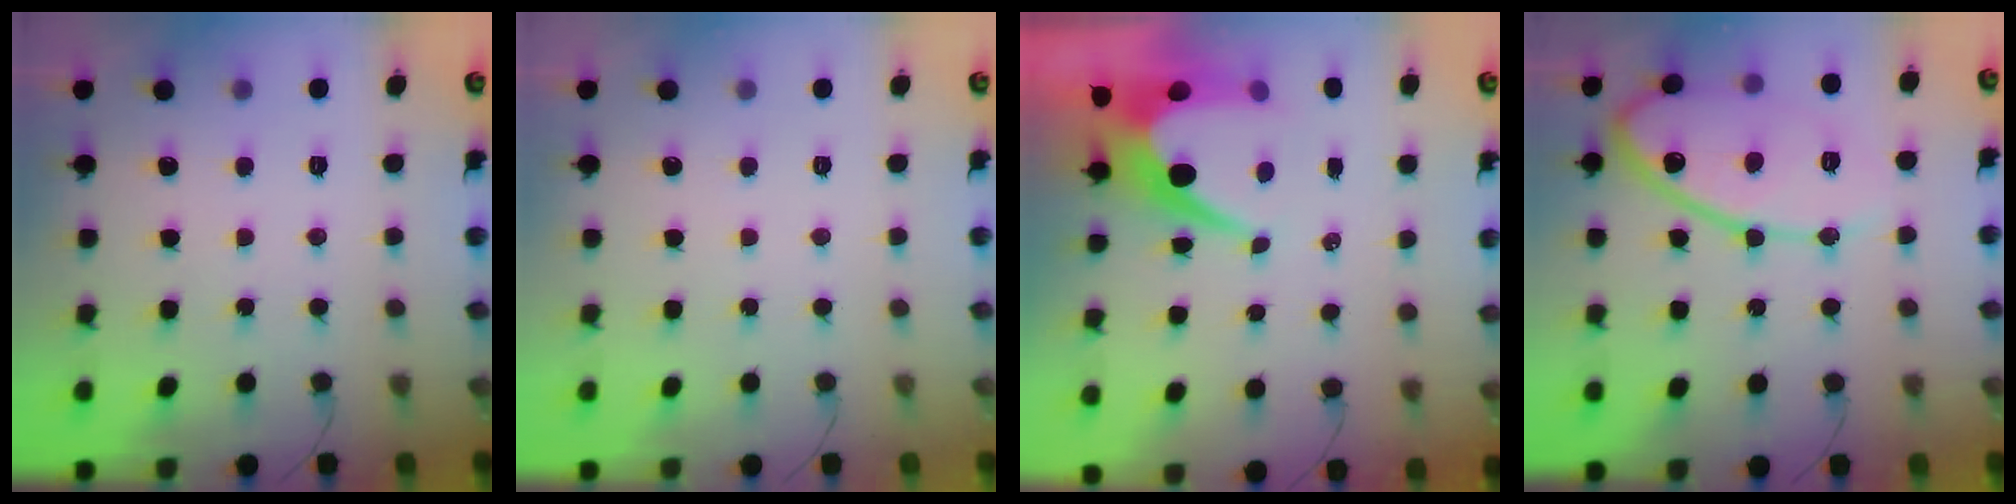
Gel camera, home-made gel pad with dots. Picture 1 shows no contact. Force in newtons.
{"total": 0.0}
{"total": 10.6, "press": 10.5, "slide": 0.9}
{"total": 15.6, "press": 15.6, "slide": 1.4}